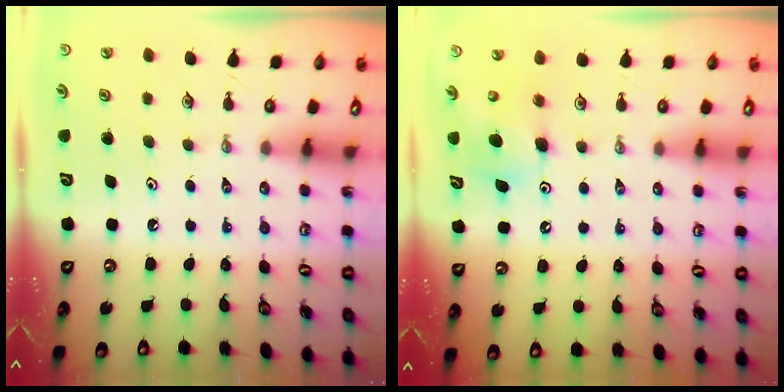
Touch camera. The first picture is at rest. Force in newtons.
{"total": 7.0, "press": 6.9, "slide": 1.4}